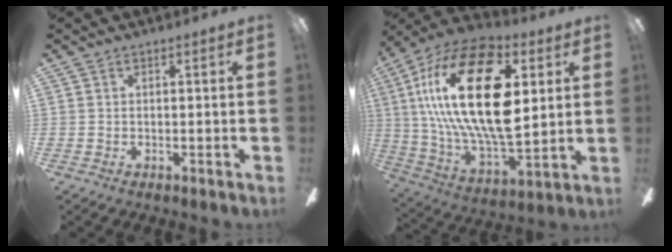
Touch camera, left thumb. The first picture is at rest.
{"total": 30.8, "force": [7.9, 15.0, 25.8], "torque": [-0.531, -0.021, 0.127]}